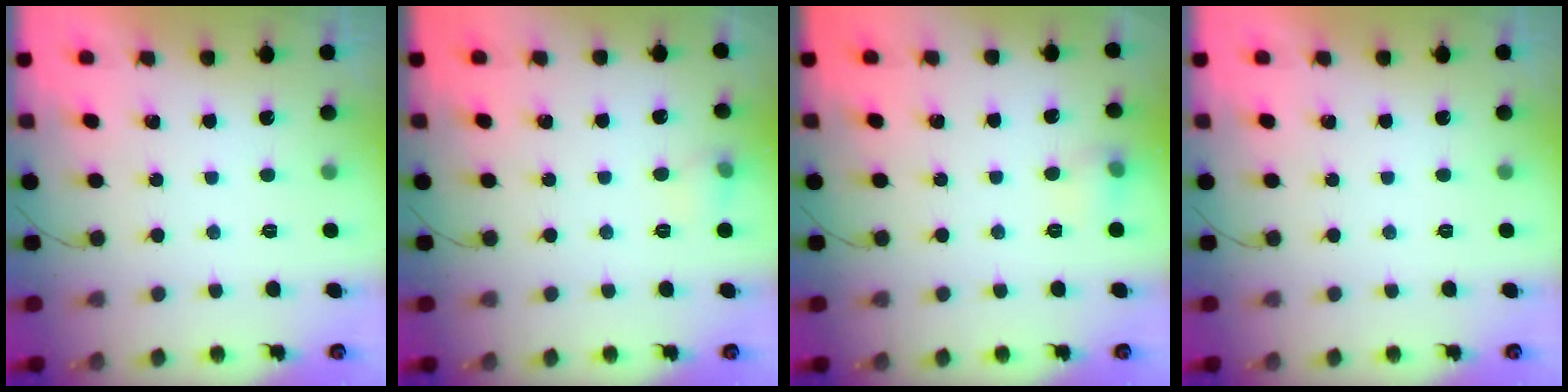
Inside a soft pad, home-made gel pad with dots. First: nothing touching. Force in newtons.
{"total": 5.7, "press": 5.4, "slide": 1.8}
{"total": 6.3, "press": 6.1, "slide": 1.7}
{"total": 0.0}